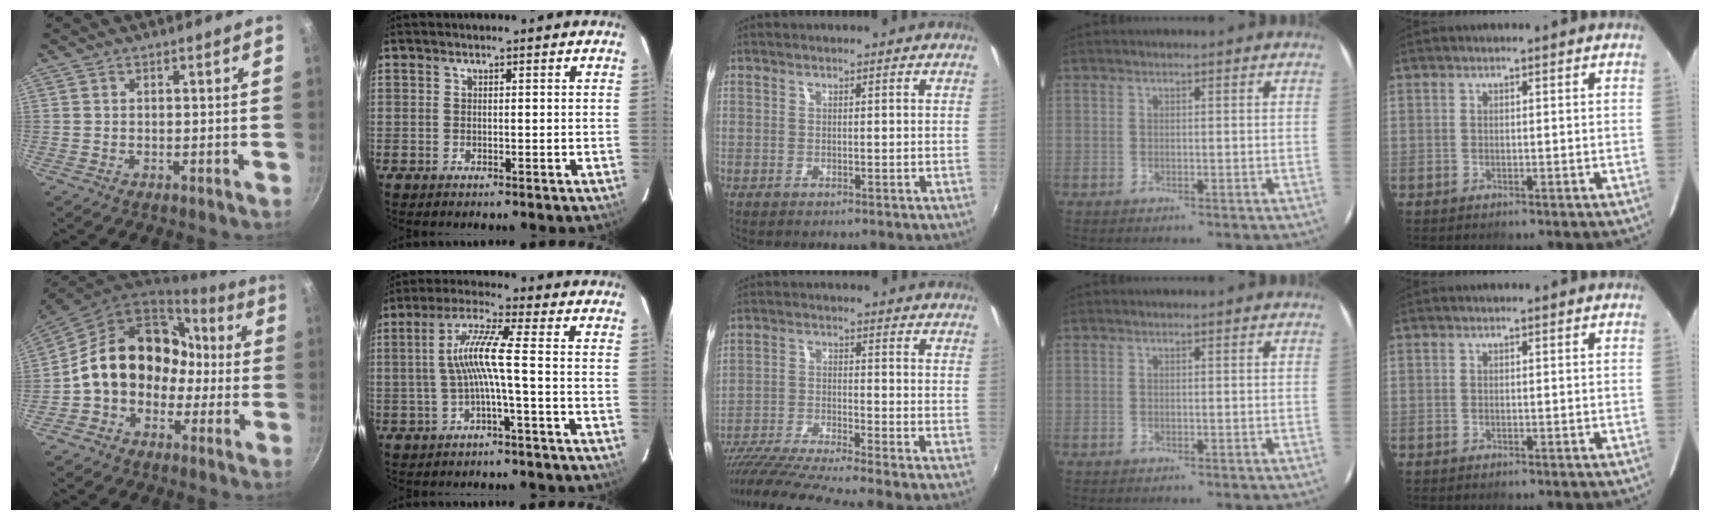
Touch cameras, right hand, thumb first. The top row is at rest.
{"thumb": {"total": 18.5, "force": [-1.1, 14.8, 11.1], "torque": [-0.145, 0.077, -0.022]}, "index": {"total": 7.5, "force": [-1.3, -0.8, 7.3], "torque": [-0.156, 0.008, -0.020]}, "middle": {"total": 15.1, "force": [-12.9, -1.2, 7.8], "torque": [-0.162, -0.044, -0.230]}}